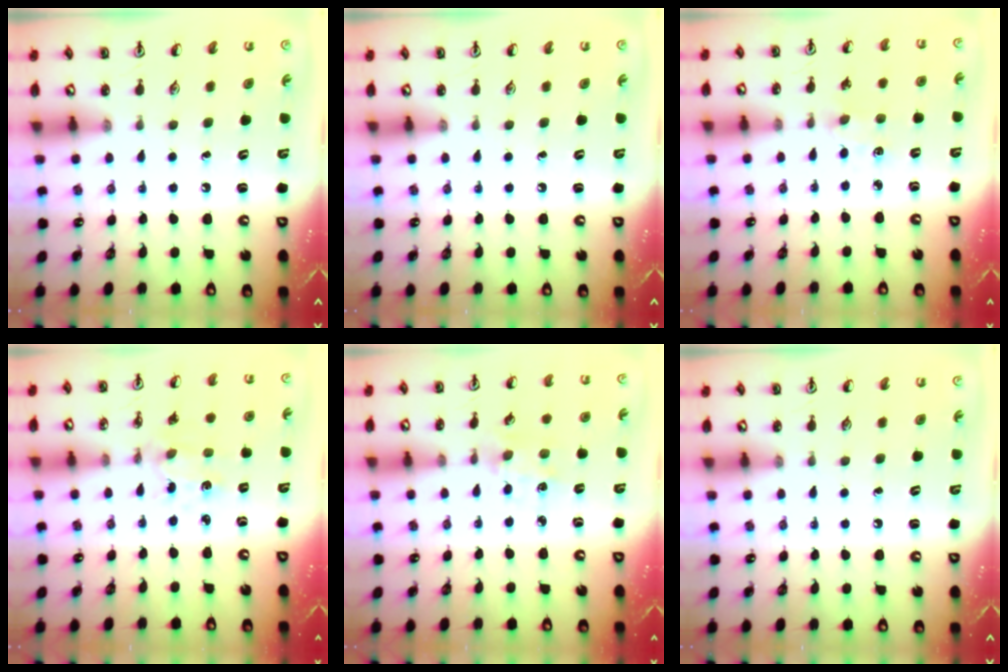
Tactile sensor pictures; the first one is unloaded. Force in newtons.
{"total": 0.0}
{"total": 1.7, "press": 1.7, "slide": 0.3}
{"total": 1.5, "press": 1.5, "slide": 0.3}
{"total": 1.9, "press": 1.8, "slide": 0.3}
{"total": 0.0}